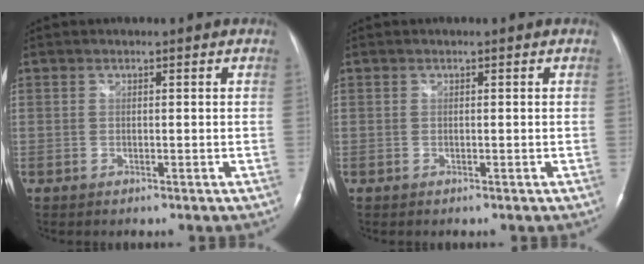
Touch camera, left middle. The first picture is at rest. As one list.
[{"total": 0.0}]